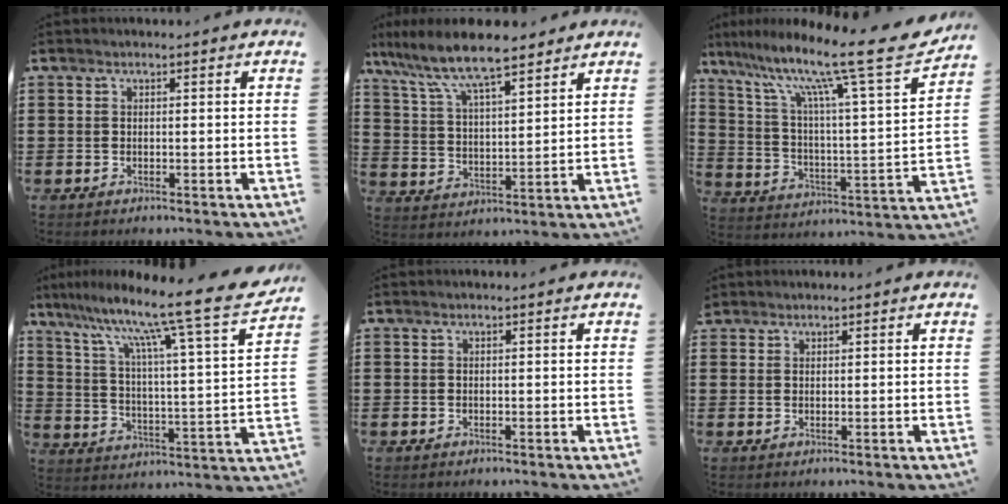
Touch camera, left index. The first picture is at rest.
{"total": 9.1, "force": [7.7, 1.3, 4.6], "torque": [-0.118, -0.031, 0.133]}
{"total": 13.9, "force": [11.0, 0.2, 8.6], "torque": [-0.176, -0.079, 0.170]}
{"total": 11.6, "force": [9.8, -1.3, 6.1], "torque": [-0.129, -0.088, 0.147]}
{"total": 0.0}
{"total": 1.2, "force": [1.1, 0.6, 0.1], "torque": [-0.004, 0.003, 0.022]}